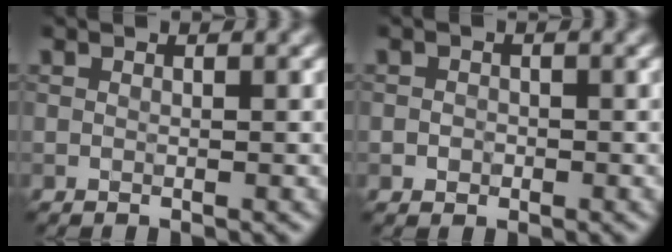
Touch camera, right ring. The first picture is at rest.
{"total": 1.0, "force": [-0.3, 0.9, 0.3], "torque": [-0.001, -0.002, -0.008]}